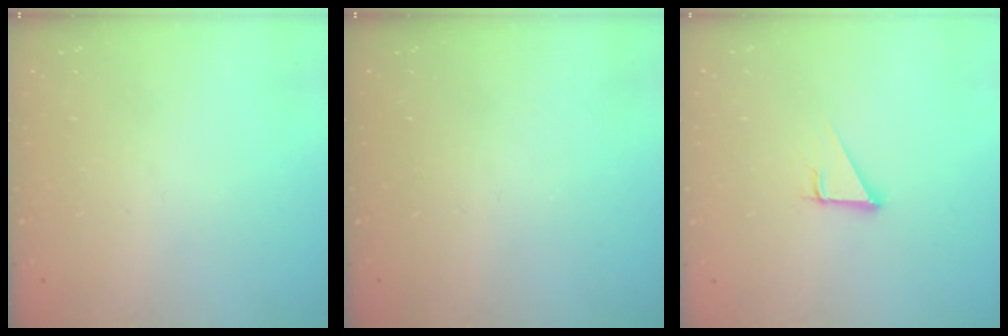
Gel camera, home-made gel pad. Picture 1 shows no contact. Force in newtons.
{"total": 0.0}
{"total": 2.9, "press": 2.9, "slide": 0.1}